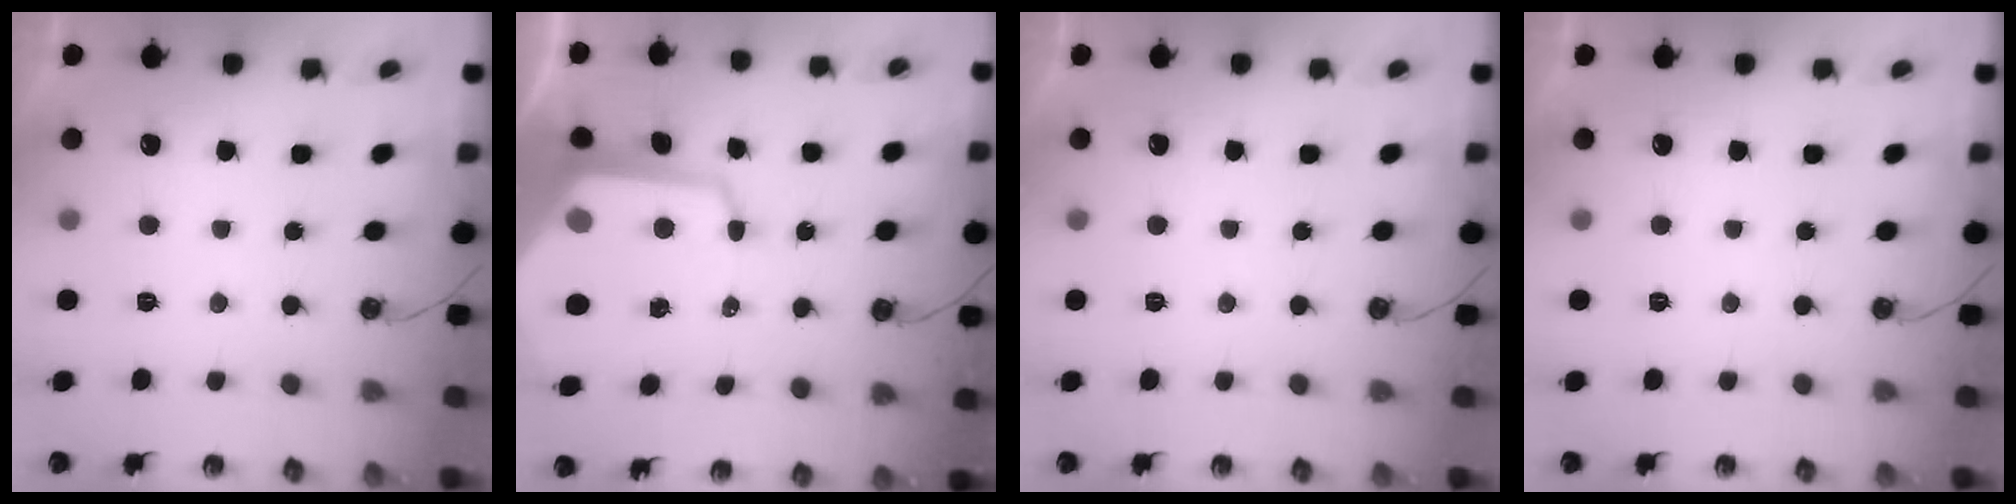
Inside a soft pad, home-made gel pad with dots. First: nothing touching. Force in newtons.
{"total": 16.0, "press": 15.9, "slide": 1.4}
{"total": 0.0}
{"total": 0.0}